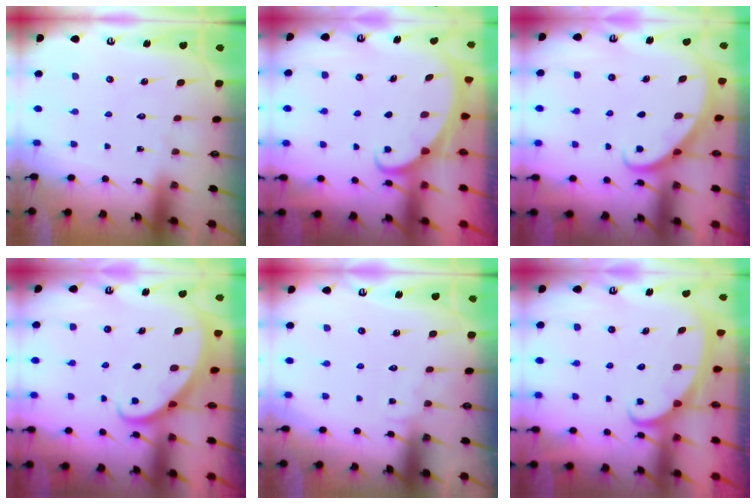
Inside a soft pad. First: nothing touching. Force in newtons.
{"total": 1.9, "press": 1.9, "slide": 0.3}
{"total": 2.8, "press": 2.8, "slide": 0.2}
{"total": 2.8, "press": 2.8, "slide": 0.2}
{"total": 2.4, "press": 2.4, "slide": 0.2}
{"total": 2.5, "press": 2.5, "slide": 0.3}